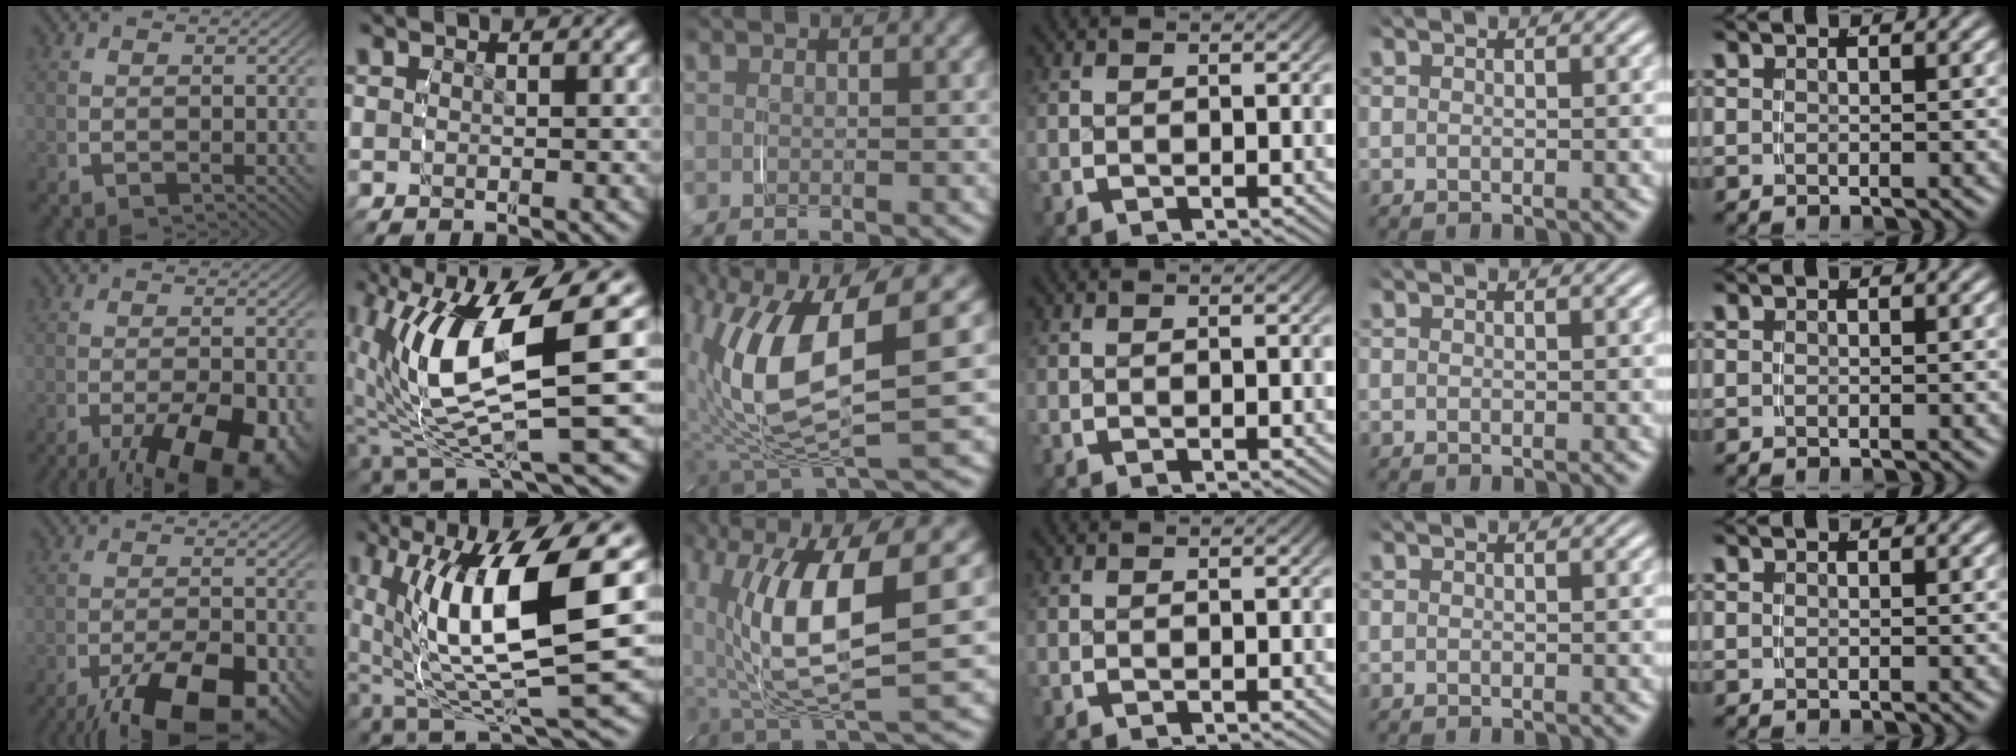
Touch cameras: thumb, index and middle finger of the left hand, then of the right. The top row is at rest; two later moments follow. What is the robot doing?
{"motion": "grasp_and_lifting", "object": "pencil case"}